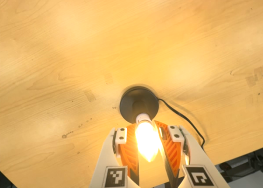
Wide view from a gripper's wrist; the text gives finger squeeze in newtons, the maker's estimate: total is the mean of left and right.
{"total": 15.3, "left": 14.6, "right": 16.1}